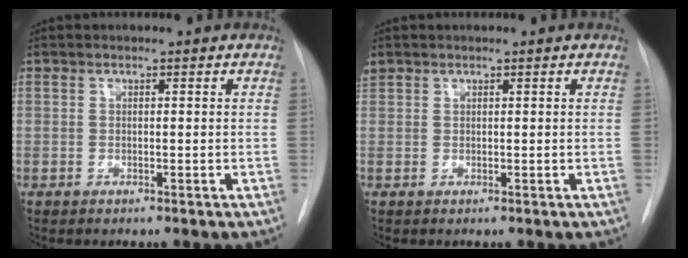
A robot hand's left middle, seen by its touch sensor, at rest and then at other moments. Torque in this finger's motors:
{"motor_torque": [-0.02, 0.00, 0.00, 0.01]}